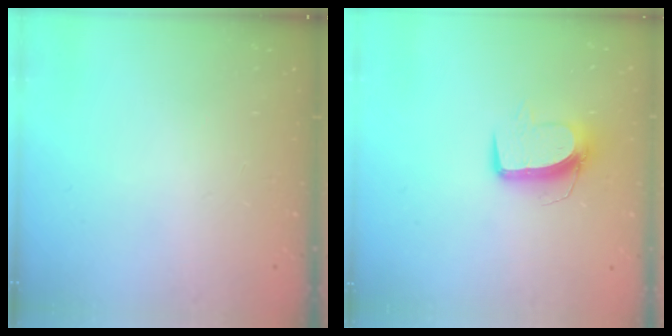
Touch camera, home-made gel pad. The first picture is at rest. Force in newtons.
{"total": 10.0, "press": 10.0, "slide": 0.3}